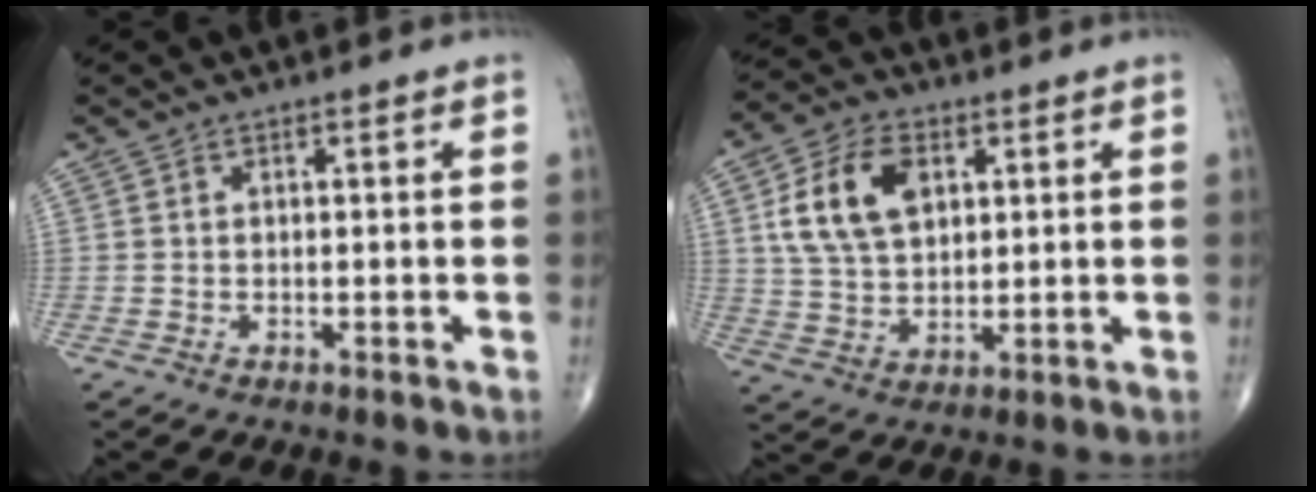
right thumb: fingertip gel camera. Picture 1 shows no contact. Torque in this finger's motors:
{"motor_torque": [0.50, 2.05, 0.39, -0.12, 0.06]}